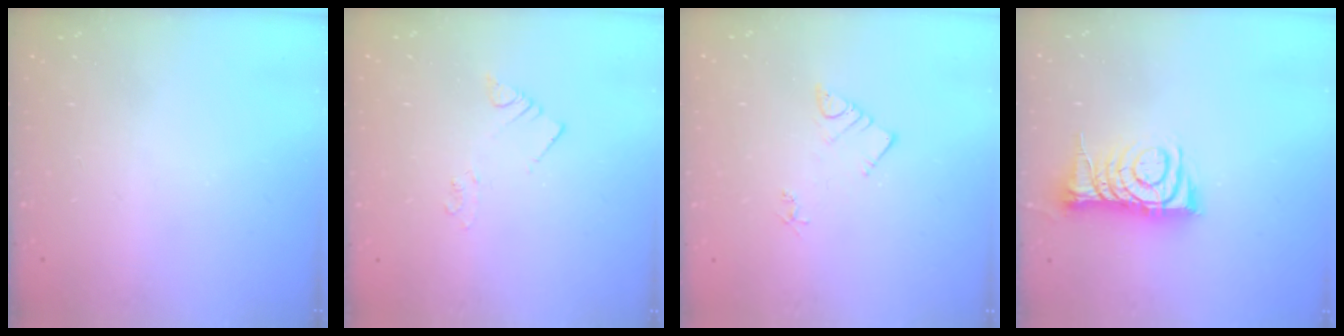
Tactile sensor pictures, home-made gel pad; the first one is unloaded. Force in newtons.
{"total": 2.1, "press": 2.1, "slide": 0.1}
{"total": 6.1, "press": 6.0, "slide": 0.4}
{"total": 10.2, "press": 10.2, "slide": 0.6}